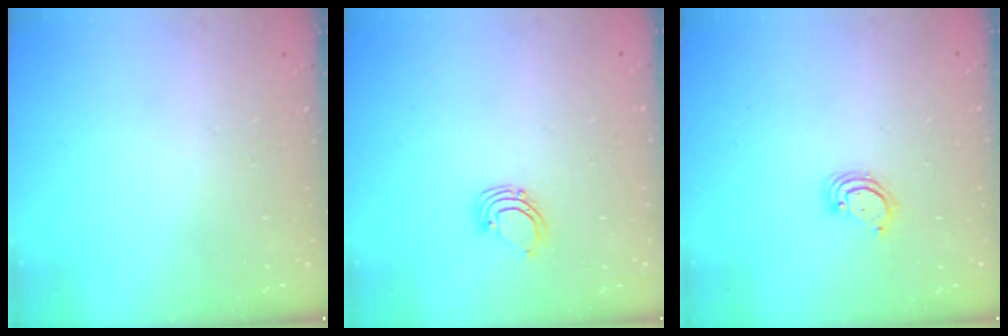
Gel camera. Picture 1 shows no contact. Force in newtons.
{"total": 2.9, "press": 2.9, "slide": 0.3}
{"total": 3.2, "press": 3.2, "slide": 0.2}